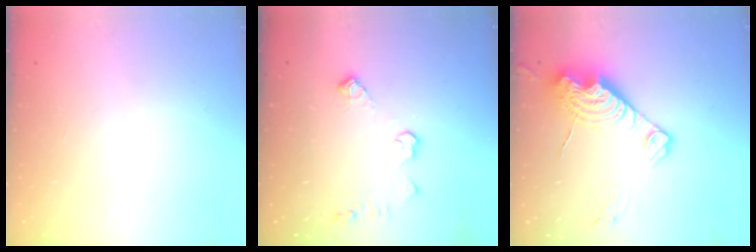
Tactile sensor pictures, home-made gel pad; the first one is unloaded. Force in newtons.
{"total": 7.1, "press": 7.1, "slide": 0.2}
{"total": 13.3, "press": 13.2, "slide": 1.1}